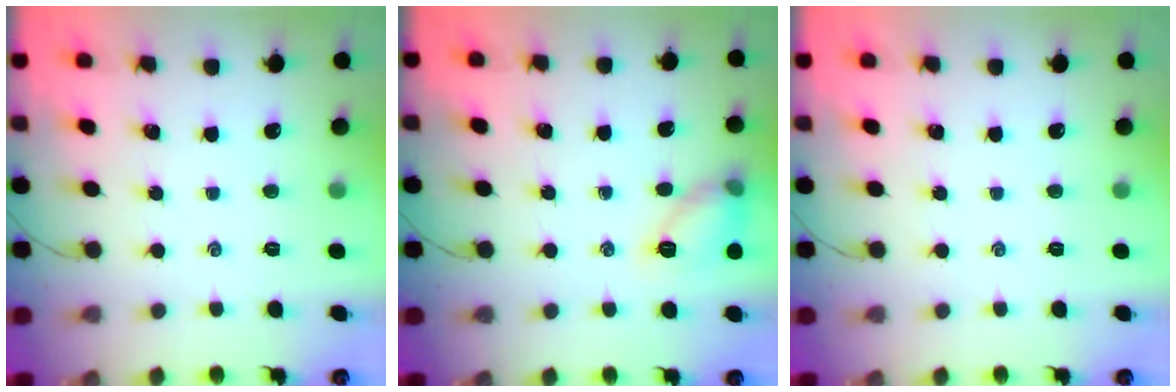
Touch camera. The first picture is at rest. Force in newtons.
{"total": 10.5, "press": 10.5, "slide": 0.4}
{"total": 0.0}